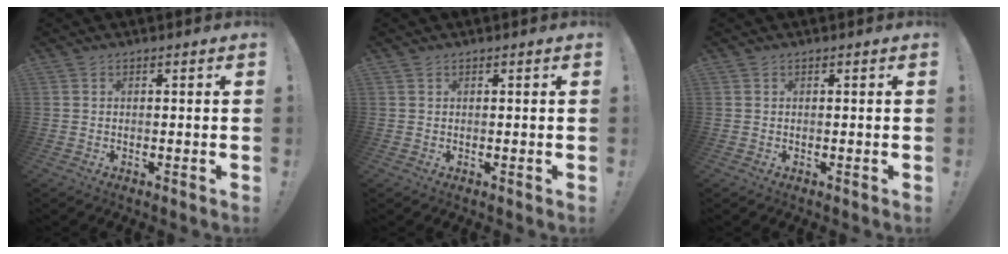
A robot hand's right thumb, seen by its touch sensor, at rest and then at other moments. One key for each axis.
{"total": 0.0}
{"total": 0.0}